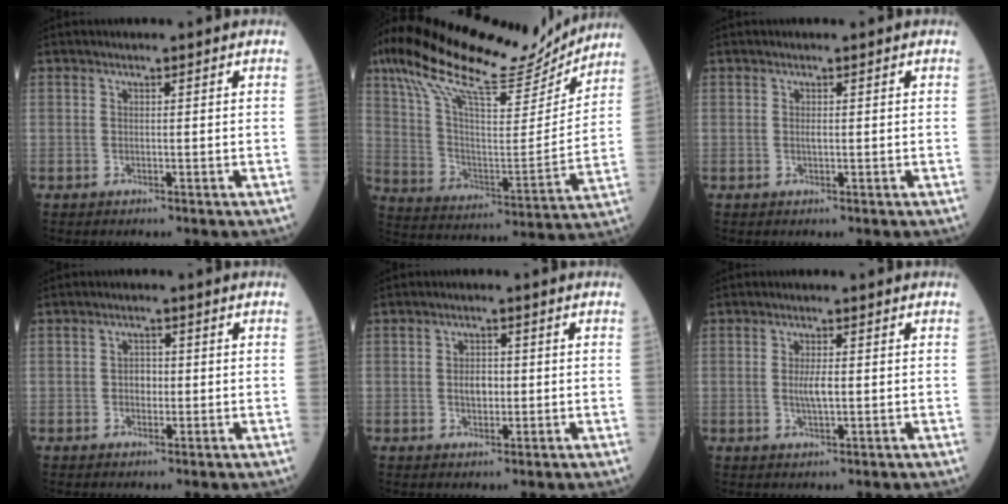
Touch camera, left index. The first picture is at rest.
{"total": 23.8, "force": [20.0, 4.6, 12.1], "torque": [-0.220, 0.017, 0.319]}
{"total": 0.6, "force": [0.0, 0.2, 0.6], "torque": [-0.012, 0.000, -0.001]}
{"total": 2.0, "force": [-0.2, 1.4, 1.4], "torque": [-0.020, 0.006, -0.004]}
{"total": 2.8, "force": [-0.1, 1.7, 2.2], "torque": [-0.037, 0.004, -0.001]}
{"total": 2.7, "force": [0.0, 0.6, 2.7], "torque": [-0.055, -0.002, 0.001]}